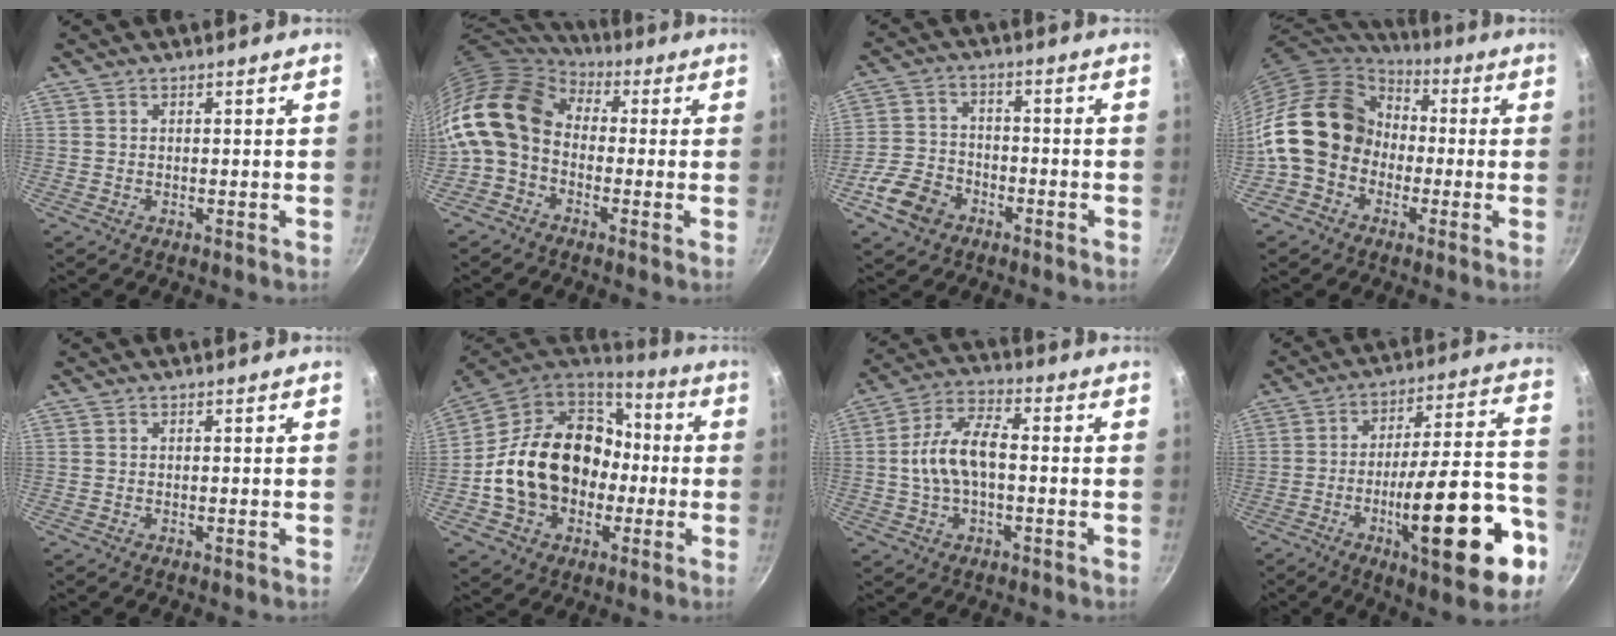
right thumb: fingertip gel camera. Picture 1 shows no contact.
{"total": 13.6, "force": [0.0, 10.2, 9.0], "torque": [-0.153, 0.029, -0.023]}
{"total": 8.9, "force": [-4.5, 6.5, 4.2], "torque": [-0.069, 0.033, -0.091]}
{"total": 17.0, "force": [-2.2, 14.0, 9.4], "torque": [-0.133, 0.049, -0.054]}
{"total": 0.0}
{"total": 23.5, "force": [-1.8, 18.1, 14.8], "torque": [-0.245, 0.061, -0.018]}
{"total": 10.8, "force": [-0.6, 5.7, 9.2], "torque": [-0.163, 0.036, -0.019]}
{"total": 24.9, "force": [-9.2, 7.1, 22.0], "torque": [-0.286, 0.037, -0.136]}